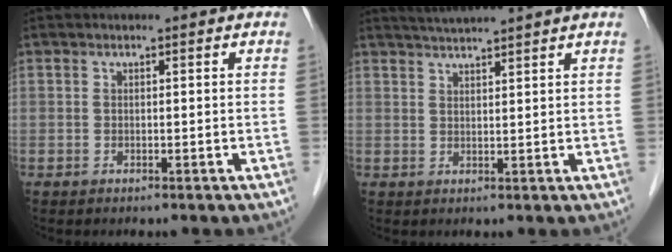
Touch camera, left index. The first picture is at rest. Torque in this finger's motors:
{"motor_torque": [-0.65, -1.09, 0.31, 0.07]}